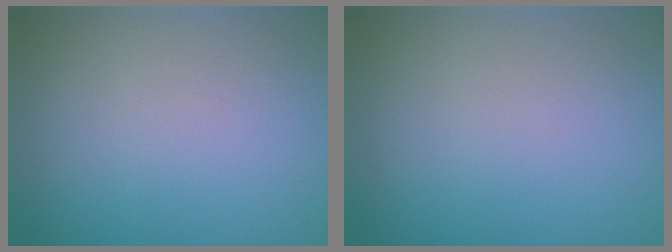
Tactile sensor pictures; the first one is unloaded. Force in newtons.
{"total": 0.0}